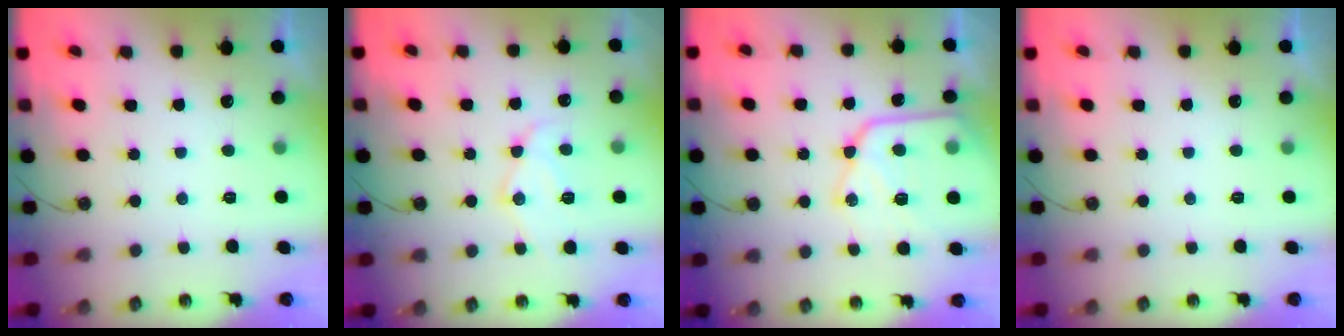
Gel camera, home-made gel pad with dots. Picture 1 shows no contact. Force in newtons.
{"total": 12.4, "press": 12.3, "slide": 1.0}
{"total": 17.0, "press": 16.9, "slide": 1.6}
{"total": 0.0}